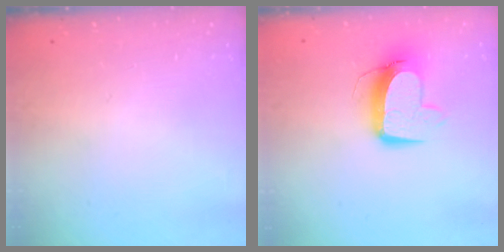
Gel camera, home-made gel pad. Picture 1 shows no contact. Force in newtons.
{"total": 11.0, "press": 11.0, "slide": 1.4}